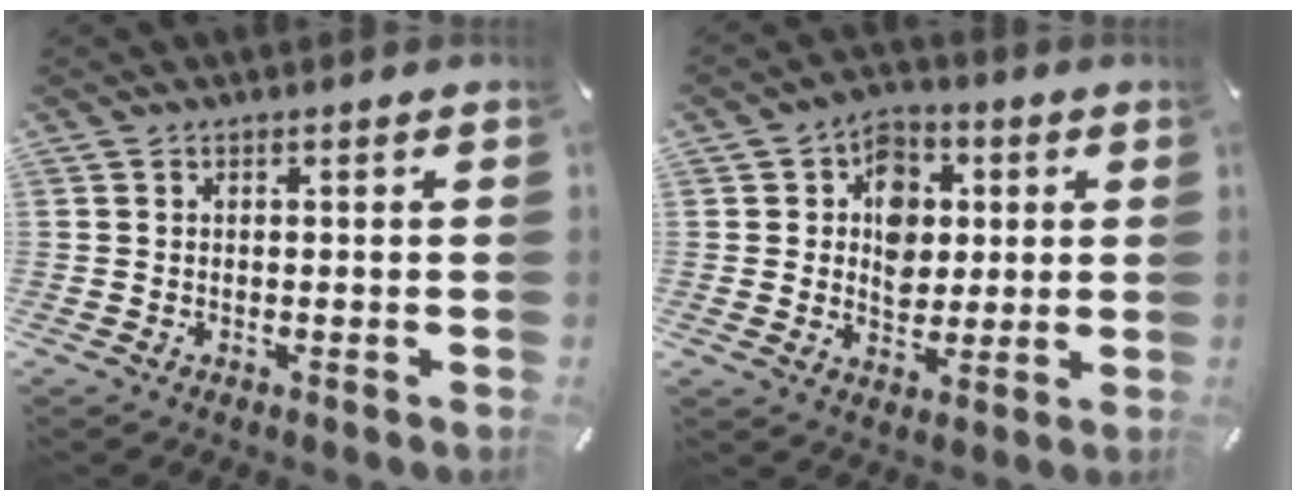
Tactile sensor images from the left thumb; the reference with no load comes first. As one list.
[{"total": 9.6, "force": [1.1, 8.2, 4.9], "torque": [-0.060, 0.007, 0.018]}]